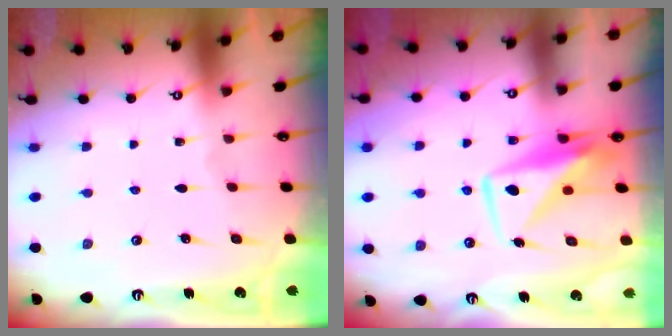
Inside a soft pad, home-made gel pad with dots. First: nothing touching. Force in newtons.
{"total": 11.0, "press": 11.0, "slide": 0.9}